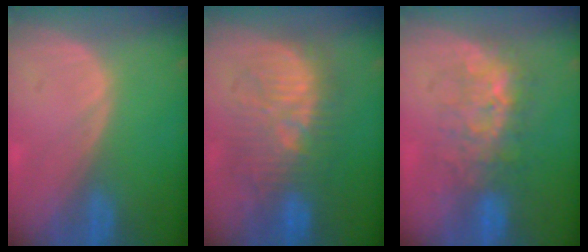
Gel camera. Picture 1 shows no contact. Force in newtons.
{"total": 10.3, "press": 10.3, "slide": 0.3}
{"total": 7.7, "press": 7.3, "slide": 2.3}